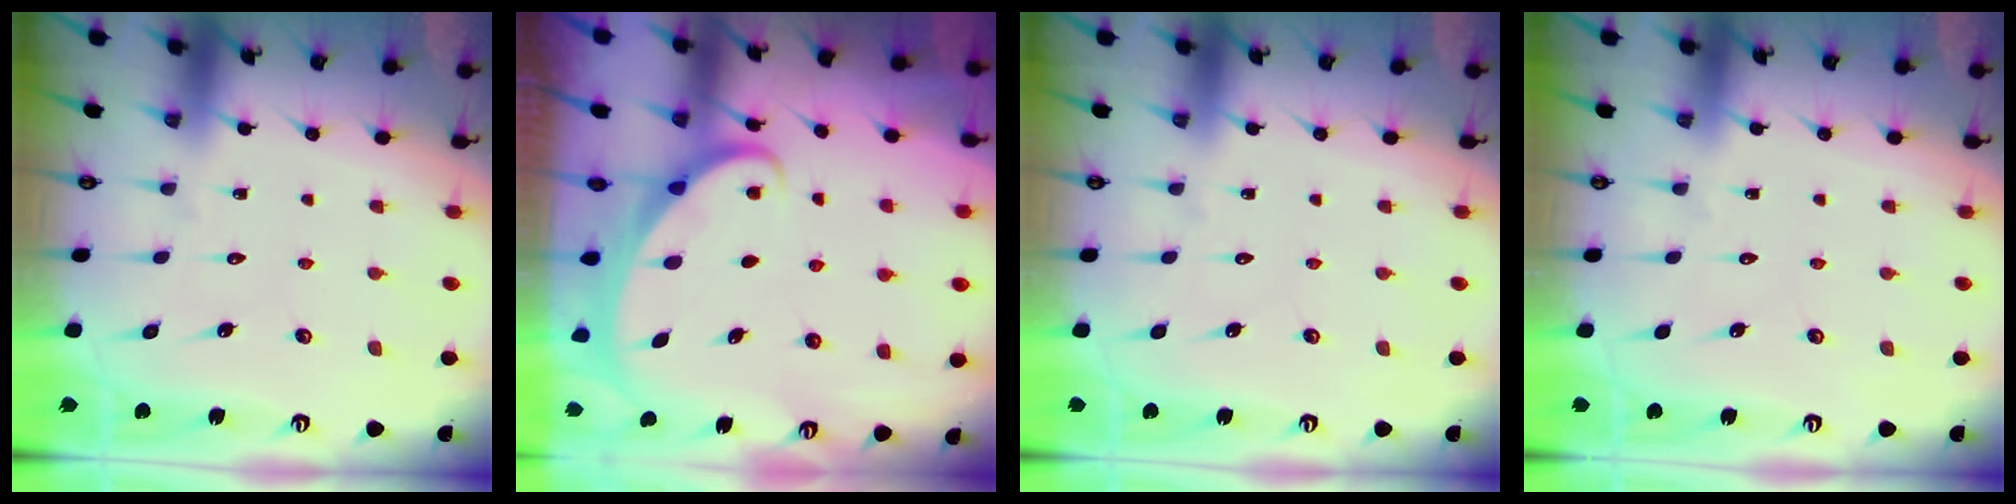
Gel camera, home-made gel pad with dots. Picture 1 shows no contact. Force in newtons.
{"total": 2.0, "press": 2.0, "slide": 0.0}
{"total": 0.0}
{"total": 0.0}